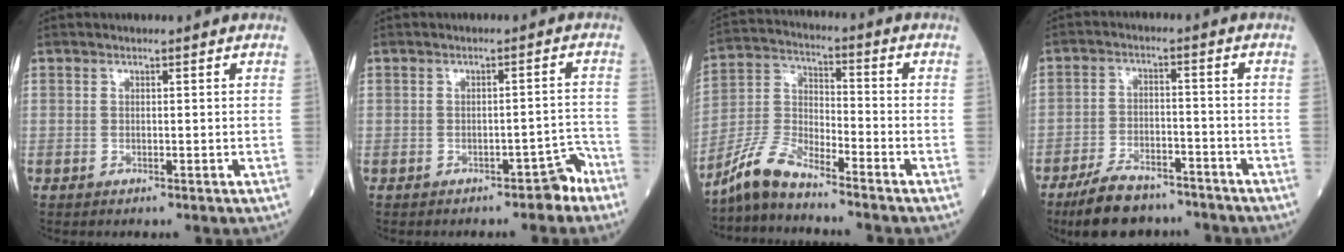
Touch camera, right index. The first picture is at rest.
{"total": 3.4, "force": [-2.6, 1.2, 1.8], "torque": [-0.014, 0.017, -0.033]}
{"total": 8.1, "force": [-7.2, 1.4, 3.4], "torque": [-0.084, 0.004, -0.144]}
{"total": 10.7, "force": [-8.9, 3.9, 4.6], "torque": [-0.084, -0.004, -0.147]}